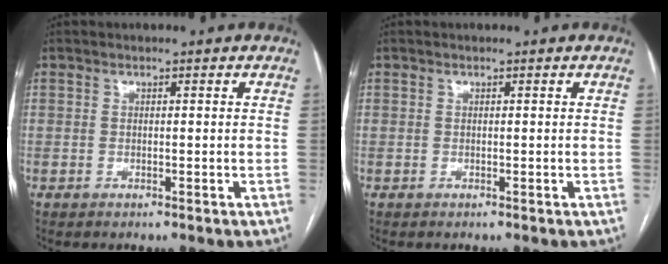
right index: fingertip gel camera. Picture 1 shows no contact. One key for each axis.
{"total": 0.0}